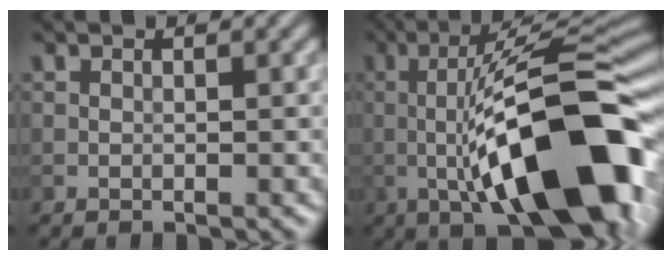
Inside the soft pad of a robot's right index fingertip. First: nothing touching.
{"total": 13.9, "force": [-3.2, 4.1, 12.9], "torque": [-0.200, 0.018, -0.054]}